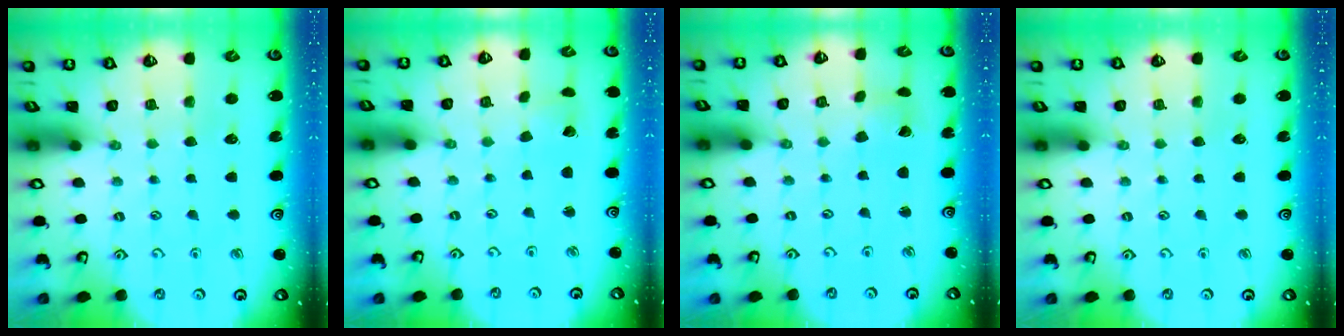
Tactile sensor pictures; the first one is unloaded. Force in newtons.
{"total": 1.9, "press": 1.9, "slide": 0.1}
{"total": 2.9, "press": 2.9, "slide": 0.2}
{"total": 0.0}